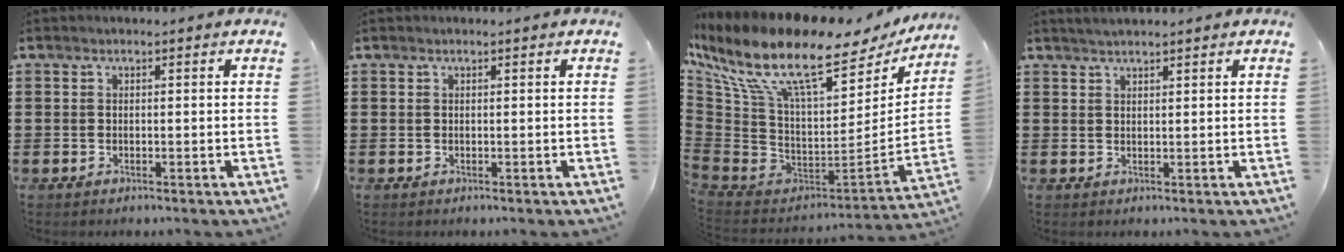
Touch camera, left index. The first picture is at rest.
{"total": 0.0}
{"total": 16.7, "force": [8.9, 5.8, 12.9], "torque": [-0.279, -0.064, 0.146]}
{"total": 1.5, "force": [1.4, 0.0, 0.6], "torque": [-0.013, 0.001, 0.027]}